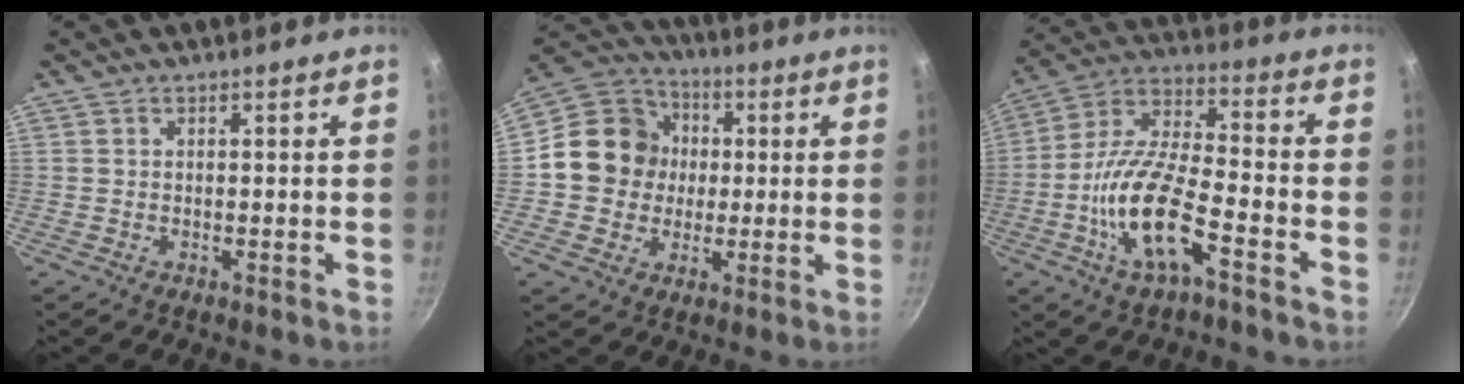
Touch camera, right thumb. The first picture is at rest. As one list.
[{"total": 14.2, "force": [0.4, 12.9, 5.8], "torque": [-0.068, 0.027, -0.008]}, {"total": 15.7, "force": [-6.4, 5.3, 13.3], "torque": [-0.259, 0.037, -0.134]}]